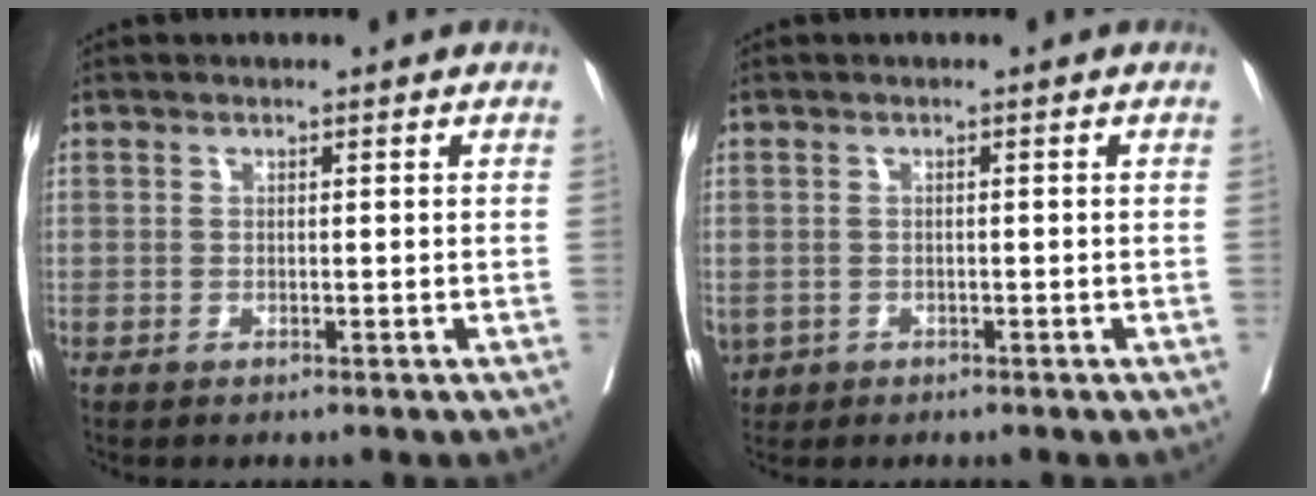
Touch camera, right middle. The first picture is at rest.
{"total": 3.1, "force": [-1.4, 2.6, 1.0], "torque": [-0.029, -0.004, -0.019]}